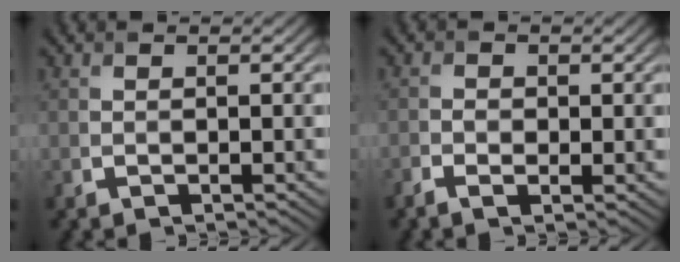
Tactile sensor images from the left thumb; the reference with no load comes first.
{"total": 2.3, "force": [-0.9, 1.5, 1.5], "torque": [-0.037, -0.004, -0.019]}